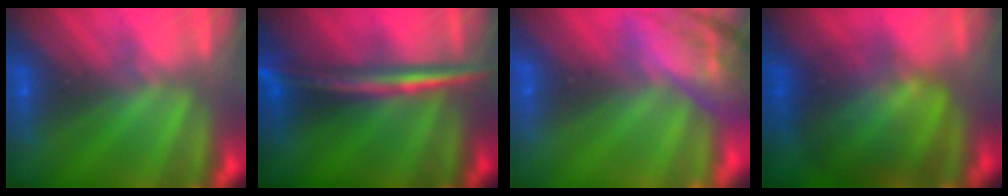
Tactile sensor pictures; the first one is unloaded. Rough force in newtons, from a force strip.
{"total": 2.9}
{"total": 7.4}
{"total": 7.6}